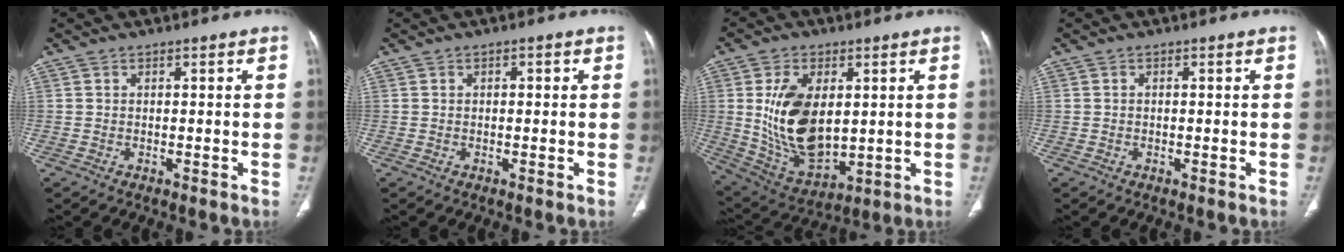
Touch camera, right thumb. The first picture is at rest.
{"total": 1.1, "force": [0.4, 0.6, 0.8], "torque": [-0.010, 0.001, 0.005]}
{"total": 16.6, "force": [2.1, 9.7, 13.3], "torque": [-0.227, -0.018, 0.060]}
{"total": 0.0}